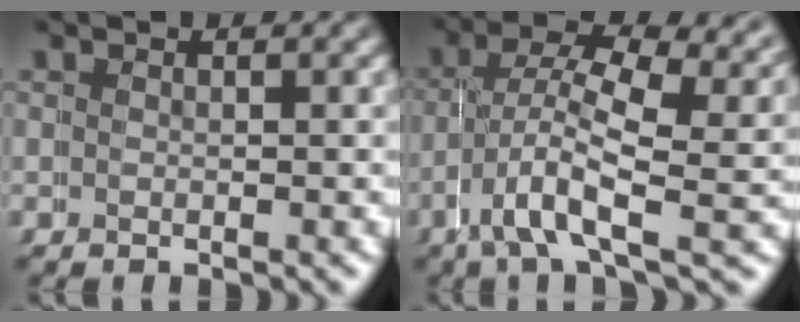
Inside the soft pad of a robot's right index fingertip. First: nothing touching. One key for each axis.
{"total": 6.2, "fx": 0.5, "fy": 3.2, "fz": 5.3, "tx": -0.108, "ty": -0.013, "tz": -0.006}